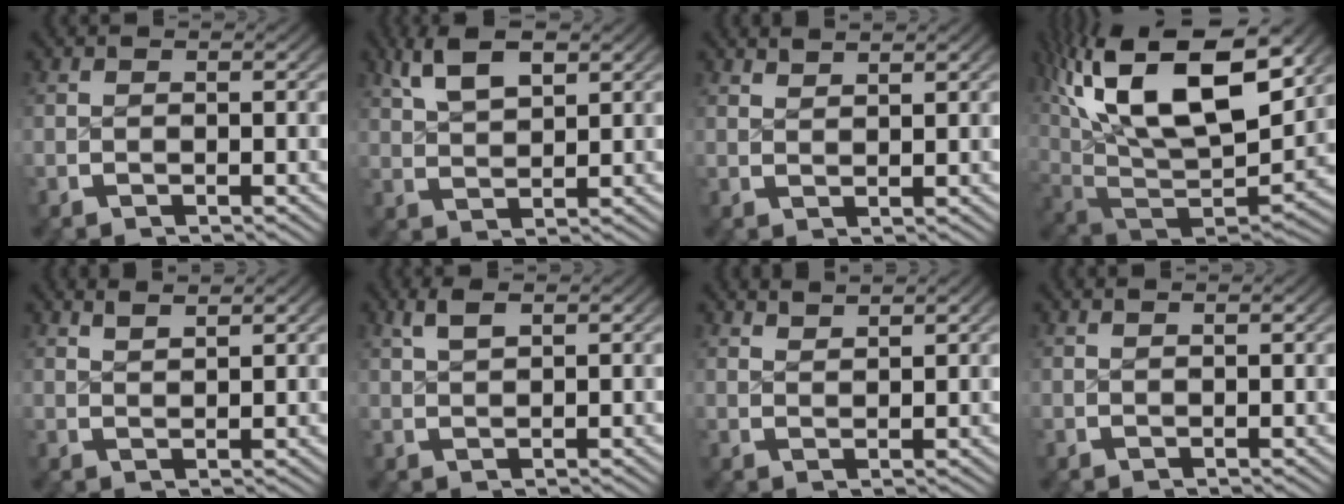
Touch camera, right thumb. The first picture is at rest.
{"total": 4.5, "force": [3.2, 1.4, 2.8], "torque": [-0.049, 0.009, 0.063]}
{"total": 1.8, "force": [1.8, -0.1, 0.3], "torque": [0.000, 0.002, 0.039]}
{"total": 17.3, "force": [3.3, 10.4, 13.5], "torque": [-0.291, -0.040, 0.067]}
{"total": 2.3, "force": [2.1, 0.0, 0.7], "torque": [-0.008, 0.004, 0.044]}
{"total": 1.9, "force": [1.6, 0.3, 1.0], "torque": [-0.019, 0.007, 0.035]}
{"total": 2.1, "force": [2.1, 0.0, 0.3], "torque": [-0.002, 0.002, 0.044]}
{"total": 0.6, "force": [0.5, -0.2, 0.2], "torque": [-0.003, -0.001, 0.013]}